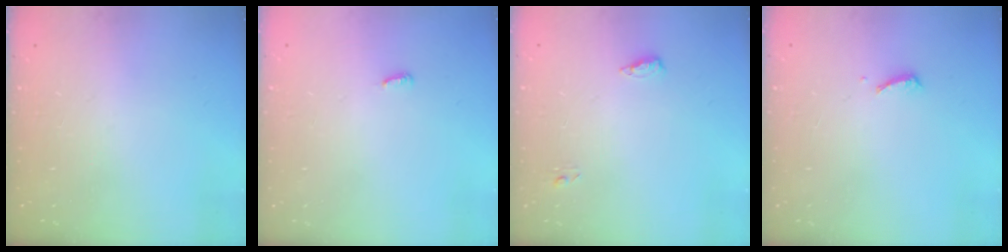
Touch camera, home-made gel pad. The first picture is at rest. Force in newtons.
{"total": 2.6, "press": 2.6, "slide": 0.2}
{"total": 4.9, "press": 4.6, "slide": 1.5}
{"total": 7.1, "press": 7.0, "slide": 0.8}